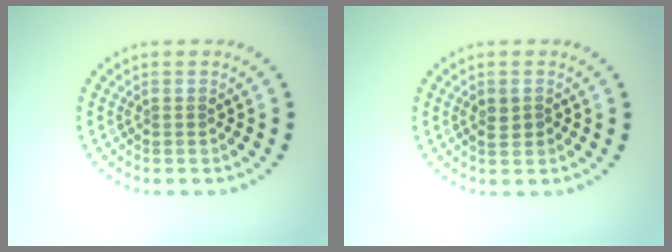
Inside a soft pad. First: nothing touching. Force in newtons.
{"total": 1.5, "press": 1.5, "slide": 0.1}